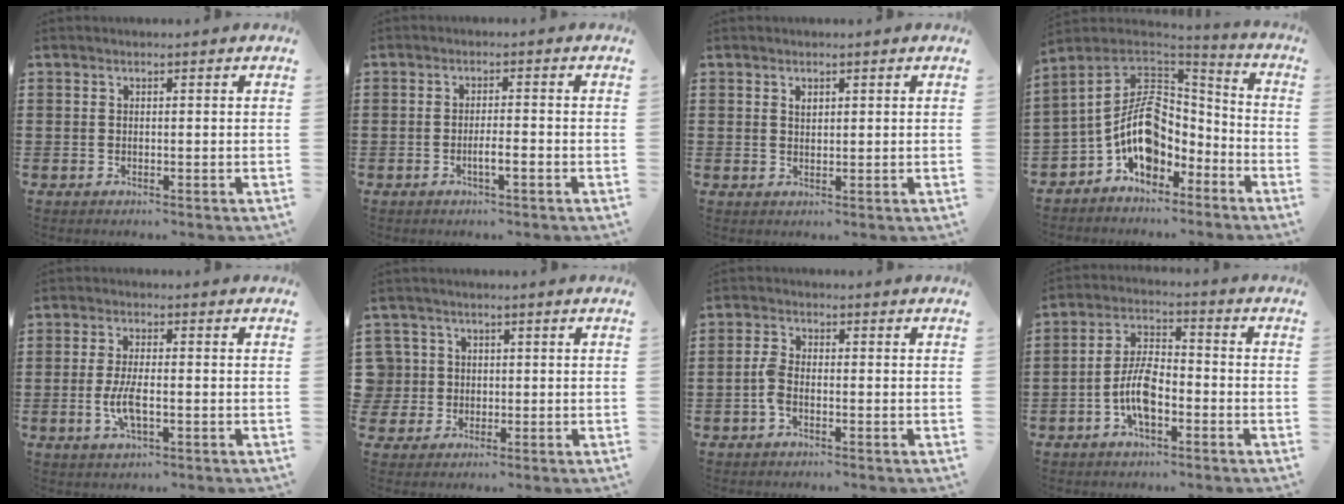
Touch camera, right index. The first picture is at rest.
{"total": 2.3, "force": [-1.2, 0.2, 1.9], "torque": [-0.033, 0.000, -0.021]}
{"total": 1.0, "force": [0.6, 0.6, 0.5], "torque": [-0.012, 0.004, 0.012]}
{"total": 12.0, "force": [-2.6, 7.7, 8.8], "torque": [-0.201, 0.003, -0.055]}
{"total": 4.8, "force": [-1.0, 1.6, 4.4], "torque": [-0.096, -0.004, -0.023]}
{"total": 4.2, "force": [0.2, 4.1, 0.5], "torque": [-0.043, 0.009, -0.003]}
{"total": 3.2, "force": [-1.2, 1.4, 2.6], "torque": [-0.070, -0.003, -0.028]}
{"total": 7.3, "force": [-2.7, 3.2, 6.0], "torque": [-0.133, 0.004, -0.057]}